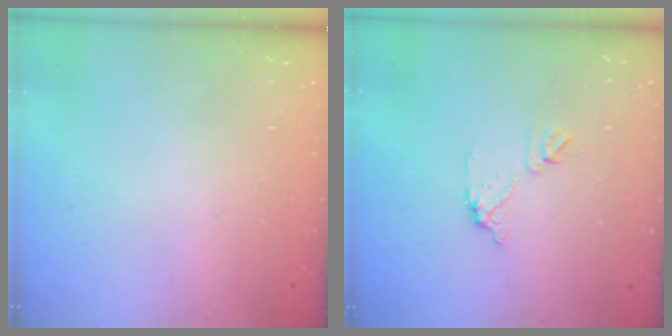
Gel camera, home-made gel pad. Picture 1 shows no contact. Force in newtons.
{"total": 7.4, "press": 7.4, "slide": 0.4}